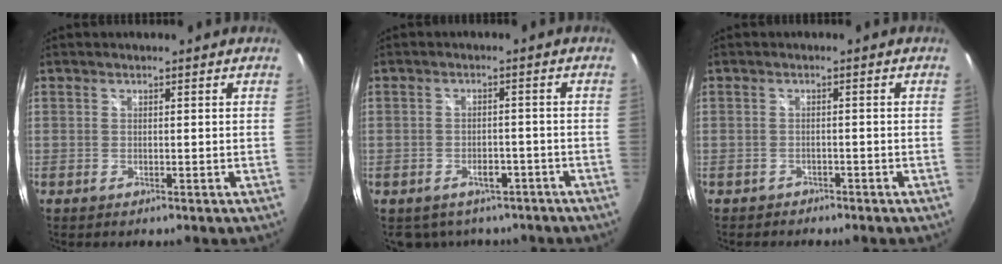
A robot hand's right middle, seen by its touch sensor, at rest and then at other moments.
{"total": 7.8, "force": [-5.3, 5.1, 2.5], "torque": [-0.054, 0.011, -0.059]}
{"total": 1.7, "force": [-1.4, 1.0, 0.1], "torque": [-0.006, 0.003, -0.022]}